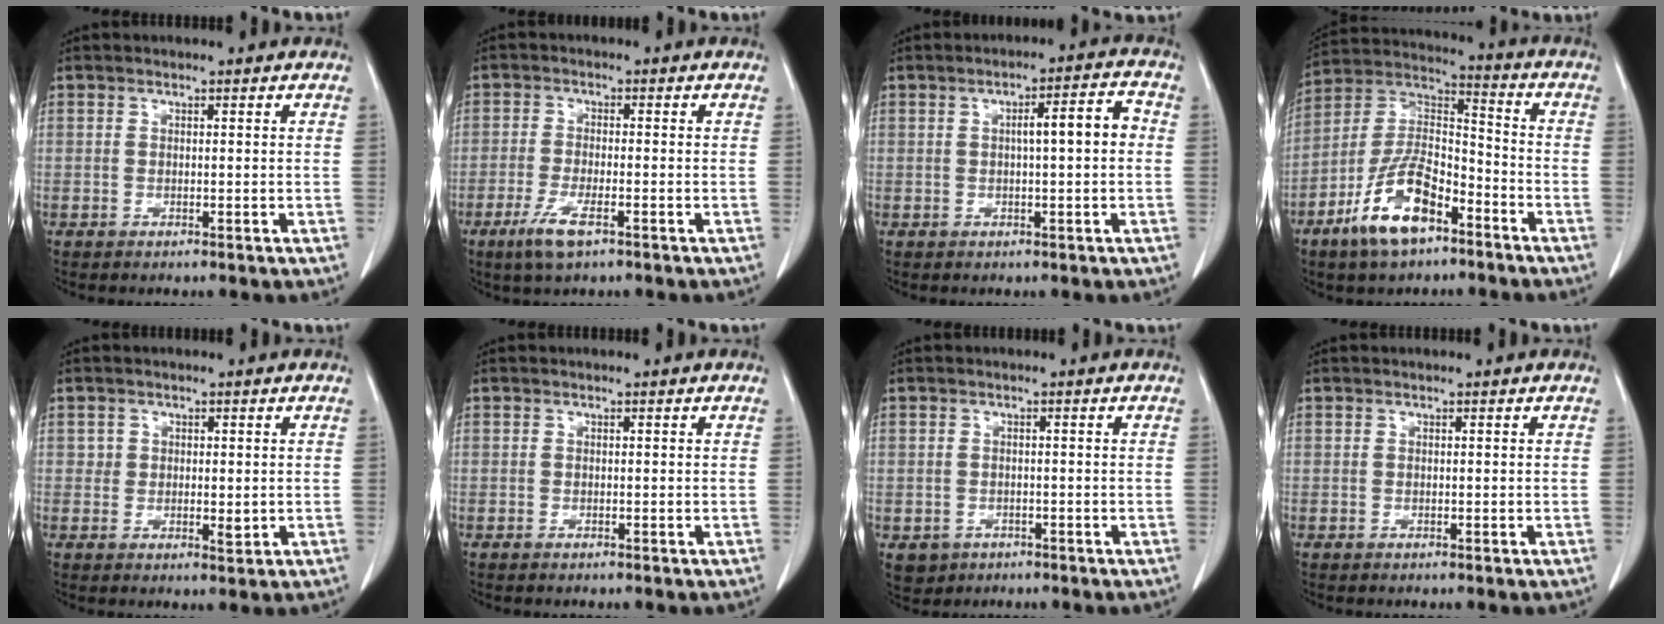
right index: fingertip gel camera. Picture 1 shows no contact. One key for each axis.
{"total": 4.9, "fx": -2.8, "fy": 0.9, "fz": 3.9, "tx": -0.087, "ty": -0.008, "tz": -0.051}
{"total": 5.3, "fx": 0.3, "fy": 0.8, "fz": 5.2, "tx": -0.079, "ty": 0.018, "tz": 0.003}
{"total": 13.2, "fx": -7.5, "fy": 5.2, "fz": 9.4, "tx": -0.195, "ty": 0.008, "tz": -0.139}
{"total": 2.5, "fx": 0.3, "fy": 1.9, "fz": 1.5, "tx": -0.016, "ty": -0.005, "tz": 0.006}
{"total": 0.0}
{"total": 3.1, "fx": -1.4, "fy": 2.8, "fz": 0.5, "tx": -0.007, "ty": 0.003, "tz": -0.016}
{"total": 0.0}